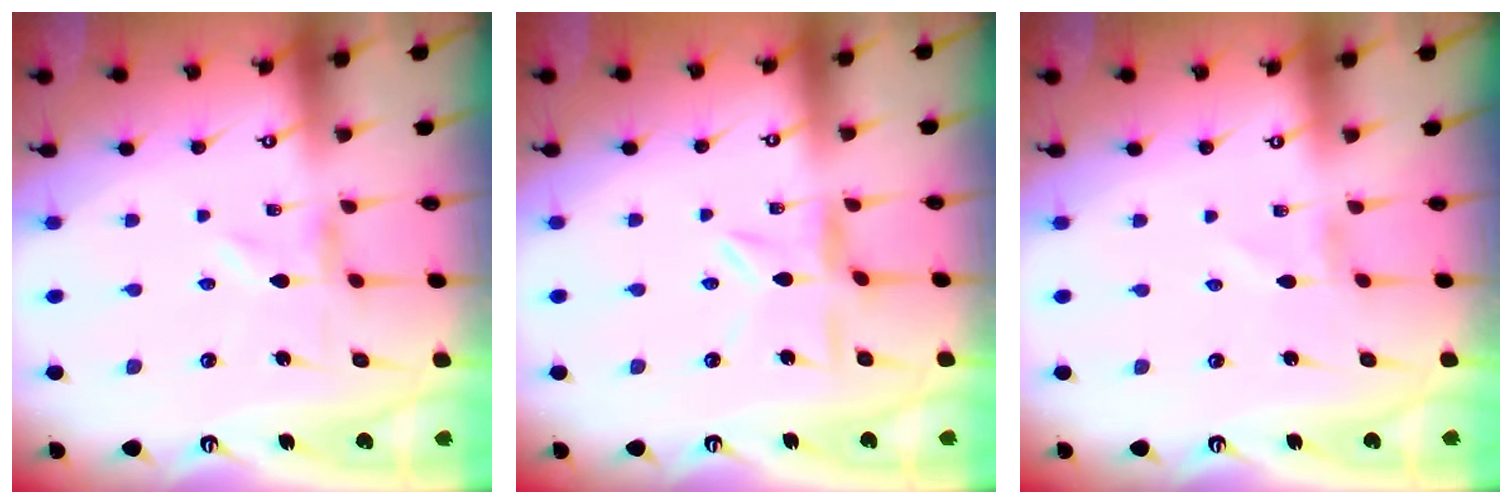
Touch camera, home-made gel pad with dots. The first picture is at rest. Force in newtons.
{"total": 5.4, "press": 5.4, "slide": 0.5}
{"total": 0.0}